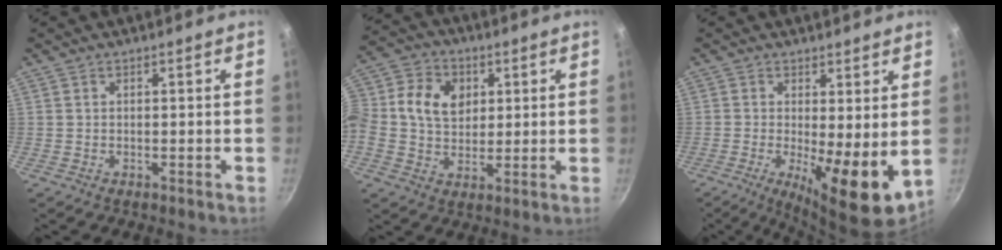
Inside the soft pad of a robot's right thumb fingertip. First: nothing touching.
{"total": 14.4, "force": [2.6, 11.3, 8.6], "torque": [-0.167, 0.020, 0.033]}
{"total": 10.7, "force": [-0.6, 3.2, 10.2], "torque": [-0.148, -0.022, -0.004]}